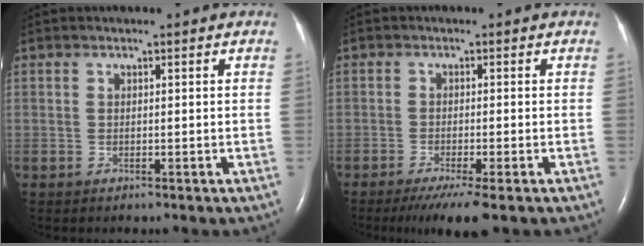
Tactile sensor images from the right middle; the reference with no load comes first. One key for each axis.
{"total": 5.8, "fx": -3.9, "fy": 0.1, "fz": 4.3, "tx": -0.067, "ty": -0.015, "tz": -0.064}